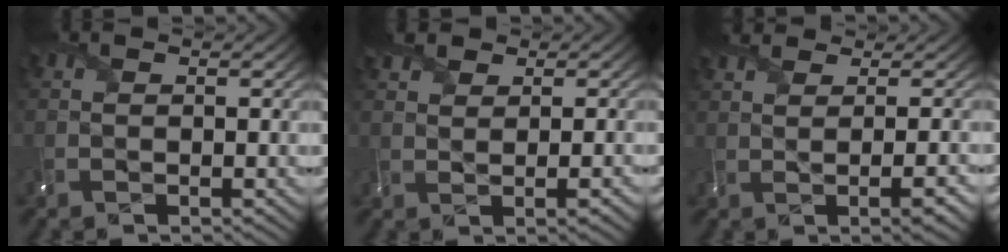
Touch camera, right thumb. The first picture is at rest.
{"total": 2.4, "force": [1.7, 1.0, 1.4], "torque": [-0.026, 0.007, 0.029]}
{"total": 6.2, "force": [3.3, 1.9, 4.8], "torque": [-0.059, 0.033, 0.029]}